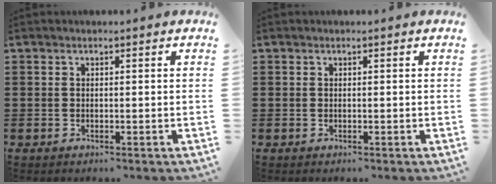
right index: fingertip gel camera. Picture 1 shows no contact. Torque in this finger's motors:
{"motor_torque": [0.00, 0.00, 0.00, -0.01]}